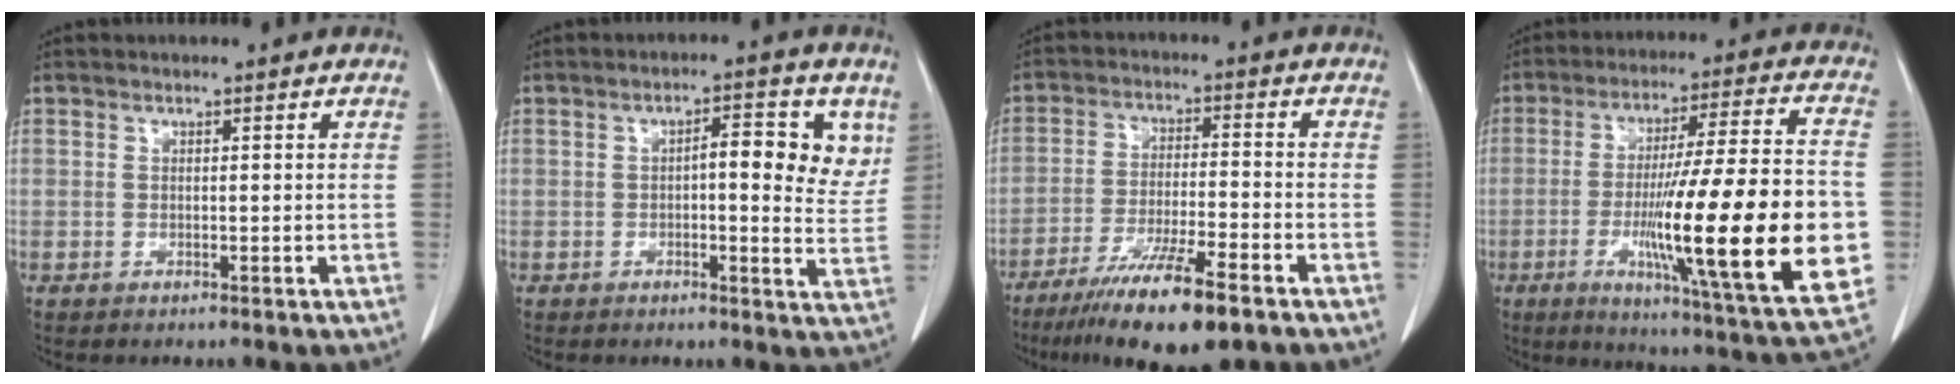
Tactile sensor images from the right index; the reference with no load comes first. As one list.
[{"total": 8.2, "force": [2.5, 2.5, 7.4], "torque": [-0.092, 0.007, 0.027]}, {"total": 12.9, "force": [-8.8, 1.1, 9.4], "torque": [-0.166, -0.035, -0.147]}, {"total": 26.4, "force": [-4.9, 1.4, 25.9], "torque": [-0.357, -0.020, -0.077]}]